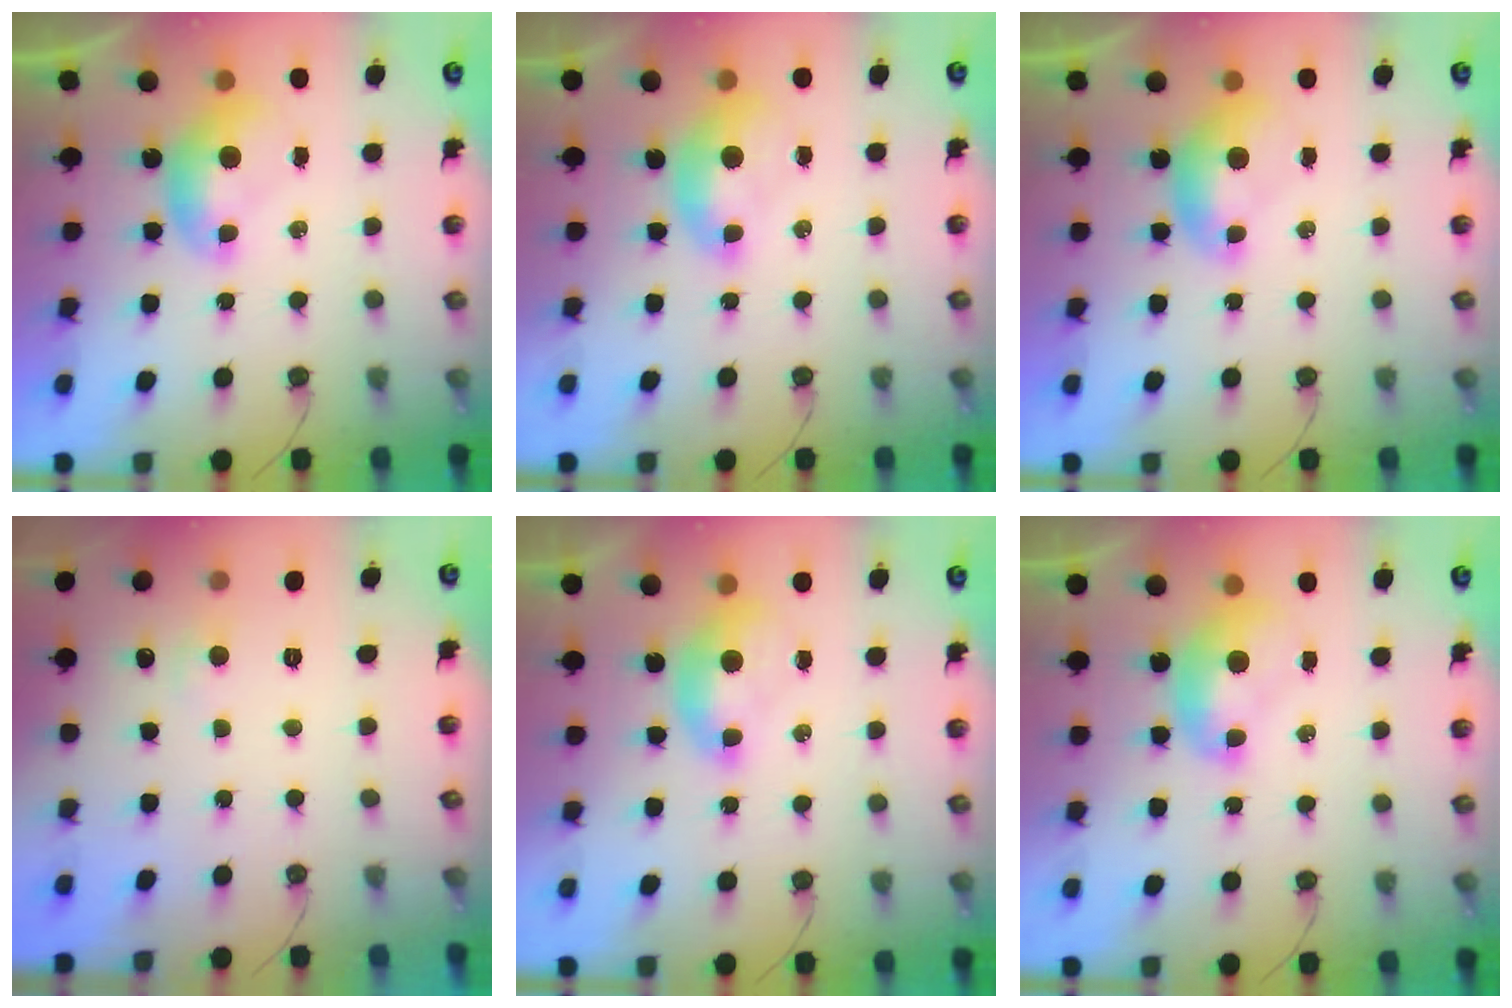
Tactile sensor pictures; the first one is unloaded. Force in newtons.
{"total": 1.7, "press": 1.5, "slide": 0.6}
{"total": 0.0}
{"total": 1.0, "press": 0.8, "slide": 0.7}
{"total": 1.5, "press": 1.3, "slide": 0.7}
{"total": 1.6, "press": 1.5, "slide": 0.1}